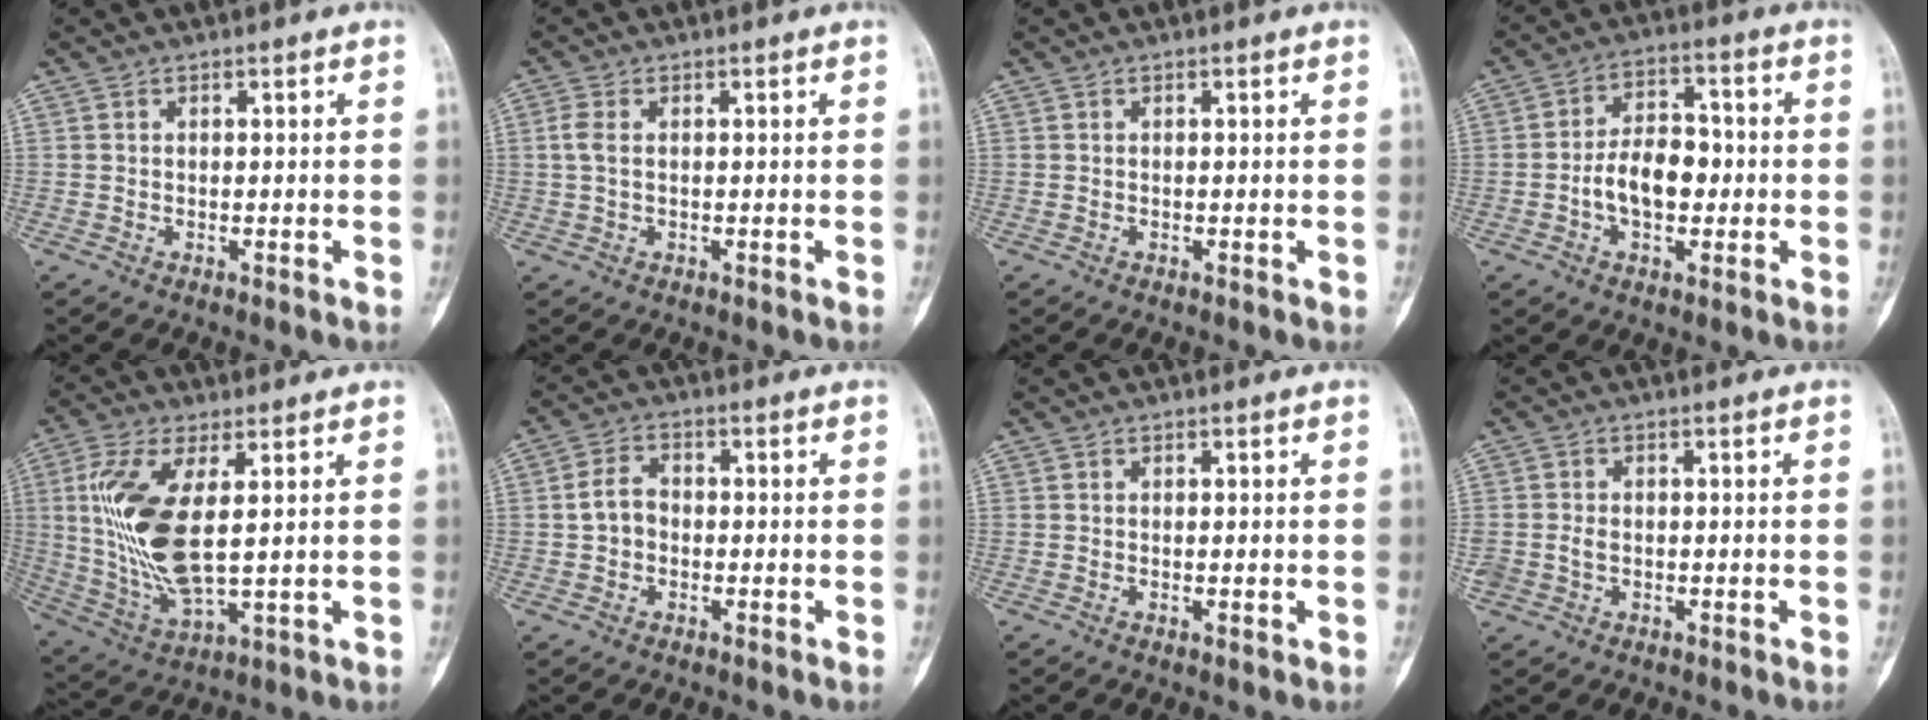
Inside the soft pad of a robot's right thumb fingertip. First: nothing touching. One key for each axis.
{"total": 2.7, "fx": 0.3, "fy": 1.4, "fz": 2.3, "tx": -0.064, "ty": 0.005, "tz": 0.005}
{"total": 0.0}
{"total": 9.7, "fx": -1.4, "fy": 6.0, "fz": 7.5, "tx": -0.110, "ty": 0.026, "tz": -0.030}
{"total": 16.0, "fx": 2.5, "fy": 6.3, "fz": 14.5, "tx": -0.314, "ty": -0.017, "tz": 0.059}
{"total": 4.5, "fx": -0.5, "fy": 3.4, "fz": 2.8, "tx": -0.044, "ty": 0.018, "tz": -0.016}
{"total": 1.0, "fx": -0.1, "fy": 0.3, "fz": 0.9, "tx": -0.013, "ty": -0.003, "tz": -0.001}
{"total": 2.6, "fx": -0.4, "fy": 2.0, "fz": 1.5, "tx": -0.028, "ty": 0.005, "tz": -0.004}